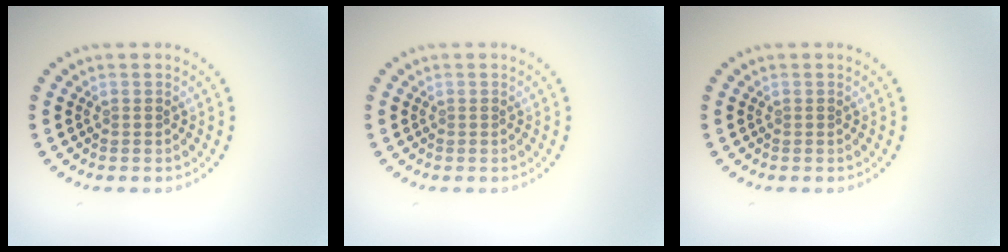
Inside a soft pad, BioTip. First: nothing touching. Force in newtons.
{"total": 0.0}
{"total": 0.0}